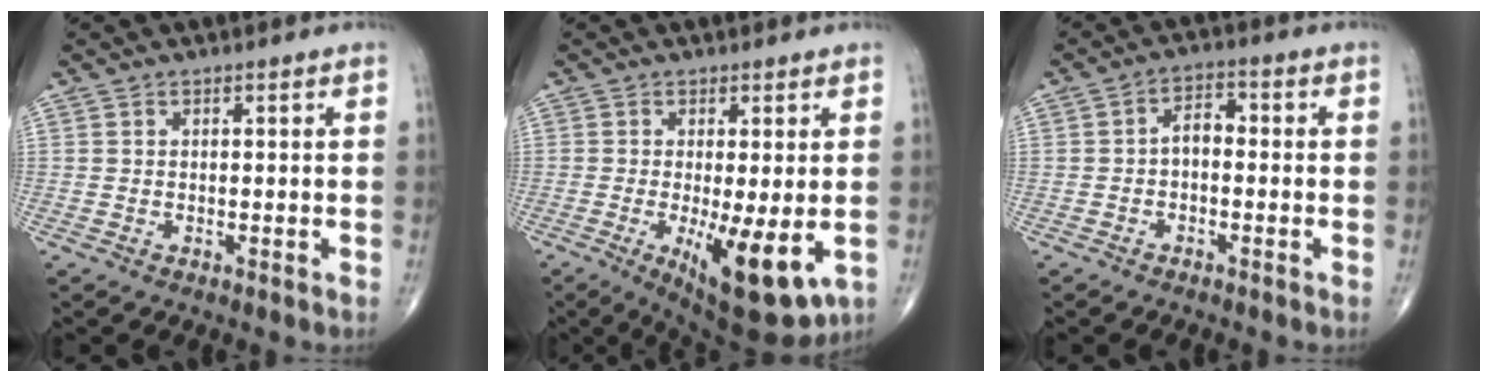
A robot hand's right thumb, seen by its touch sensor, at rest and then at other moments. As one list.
[{"total": 11.9, "force": [-3.0, 3.6, 10.9], "torque": [-0.161, -0.026, -0.036]}, {"total": 3.8, "force": [-0.6, 2.4, 2.9], "torque": [-0.038, 0.020, -0.021]}]